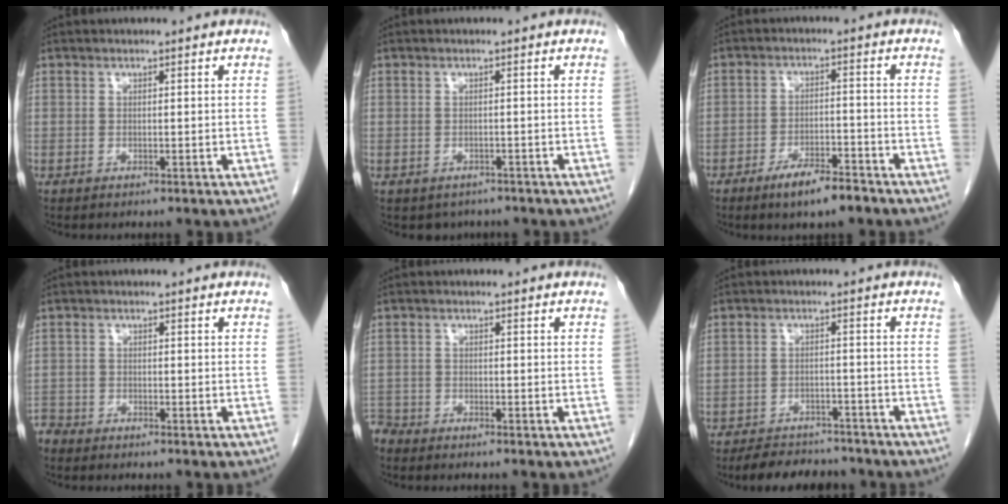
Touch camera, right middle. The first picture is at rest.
{"total": 2.6, "force": [-2.1, 1.6, 0.3], "torque": [-0.004, 0.004, -0.027]}
{"total": 6.2, "force": [-4.5, 1.4, 4.1], "torque": [-0.071, -0.003, -0.072]}
{"total": 2.0, "force": [-2.0, 0.4, -0.2], "torque": [0.006, -0.004, -0.038]}
{"total": 2.3, "force": [-2.3, 0.5, -0.2], "torque": [0.005, -0.005, -0.043]}
{"total": 8.3, "force": [-7.4, 3.1, 2.0], "torque": [-0.020, 0.000, -0.102]}